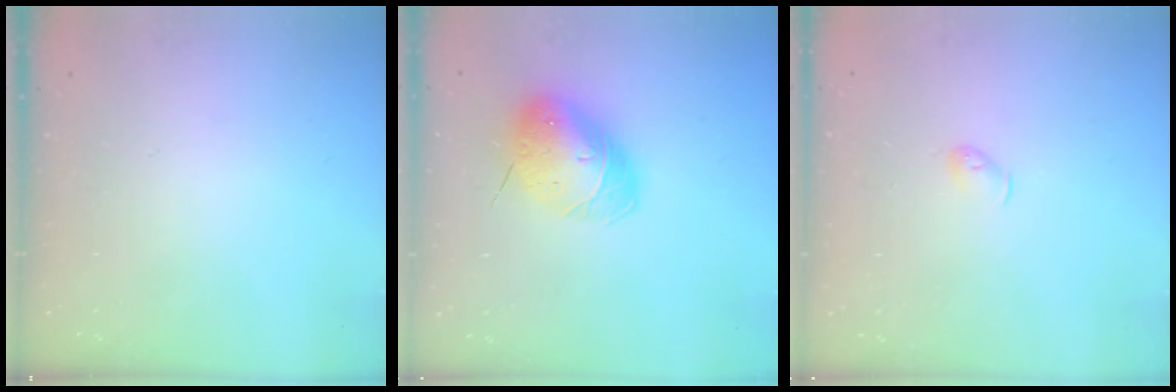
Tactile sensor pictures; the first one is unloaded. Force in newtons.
{"total": 9.4, "press": 9.2, "slide": 1.8}
{"total": 4.0, "press": 3.9, "slide": 0.8}